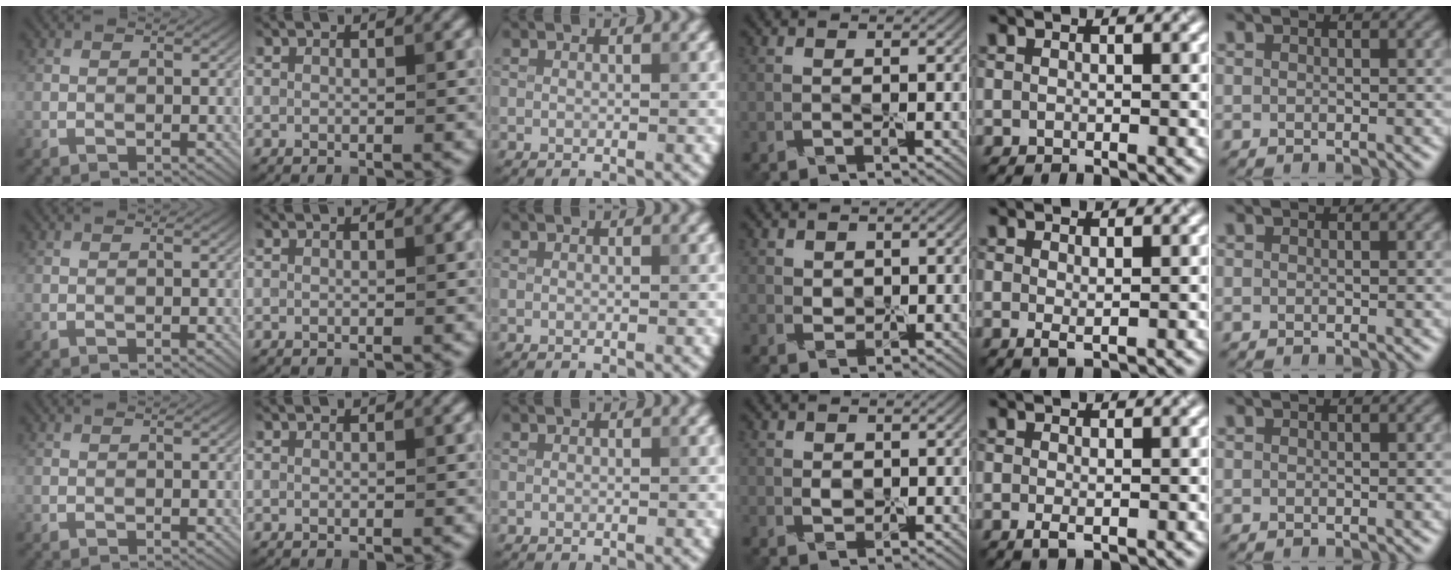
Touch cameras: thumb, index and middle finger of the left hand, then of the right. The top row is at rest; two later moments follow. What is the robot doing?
{"motion": "peel", "object": "small bumper sticker"}